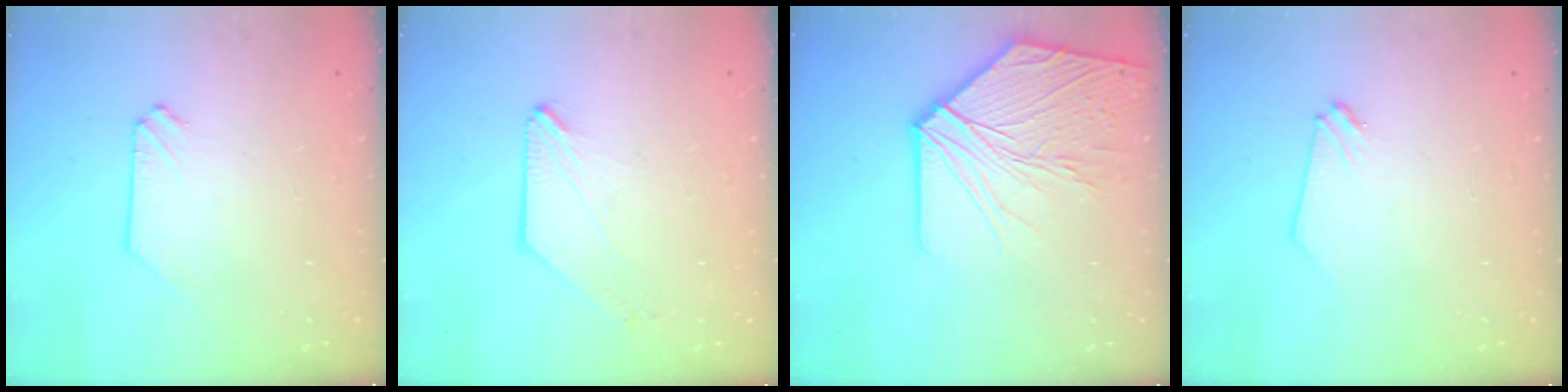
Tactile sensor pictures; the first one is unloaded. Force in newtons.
{"total": 0.7, "press": 0.7, "slide": 0.1}
{"total": 13.5, "press": 13.4, "slide": 1.7}
{"total": 0.0}